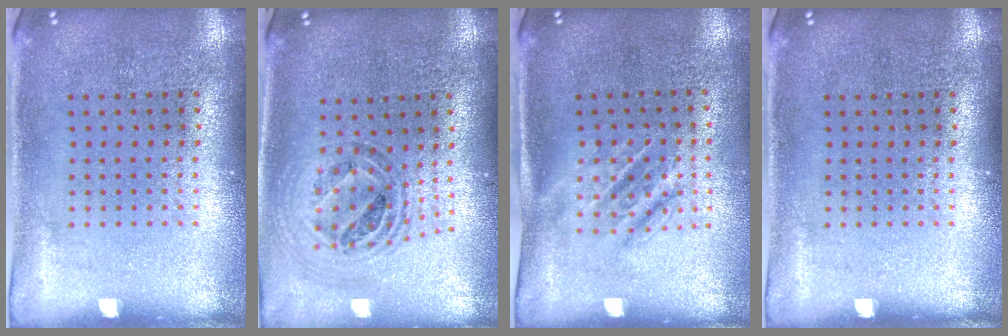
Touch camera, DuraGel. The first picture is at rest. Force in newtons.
{"total": 1.0, "press": 1.0, "slide": 0.1}
{"total": 1.6, "press": 1.2, "slide": 1.0}
{"total": 0.0}